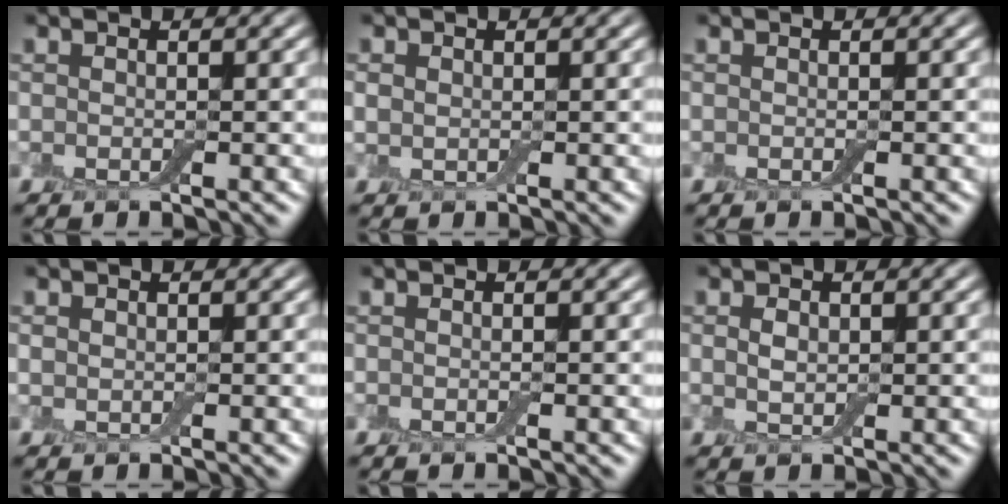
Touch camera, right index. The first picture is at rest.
{"total": 0.9, "force": [0.3, 0.7, 0.3], "torque": [-0.007, 0.000, 0.005]}
{"total": 0.0}
{"total": 0.6, "force": [0.2, 0.5, 0.2], "torque": [-0.005, 0.000, 0.004]}
{"total": 0.0}
{"total": 1.4, "force": [0.3, 1.0, 1.0], "torque": [-0.022, 0.000, 0.006]}